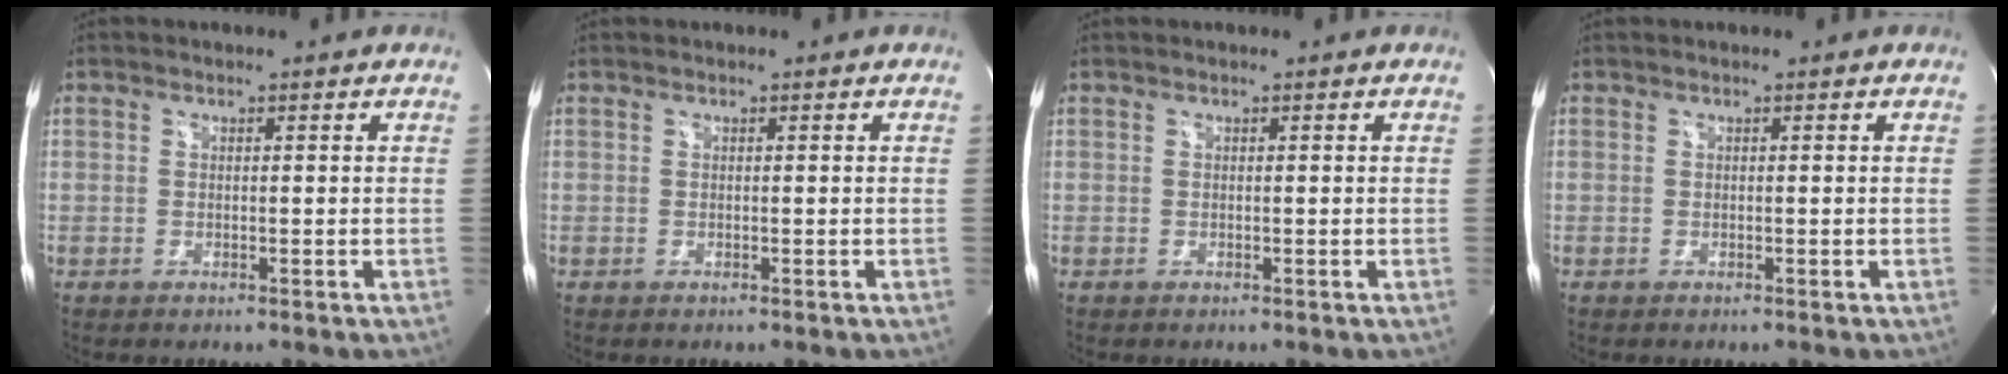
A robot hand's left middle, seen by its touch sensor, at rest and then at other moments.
{"total": 0.0}
{"total": 0.0}
{"total": 0.0}